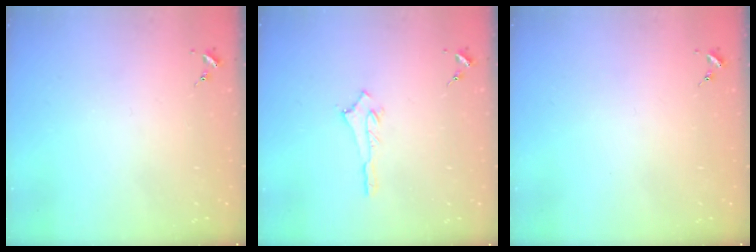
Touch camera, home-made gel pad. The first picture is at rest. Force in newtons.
{"total": 2.9, "press": 2.9, "slide": 0.2}
{"total": 0.0}